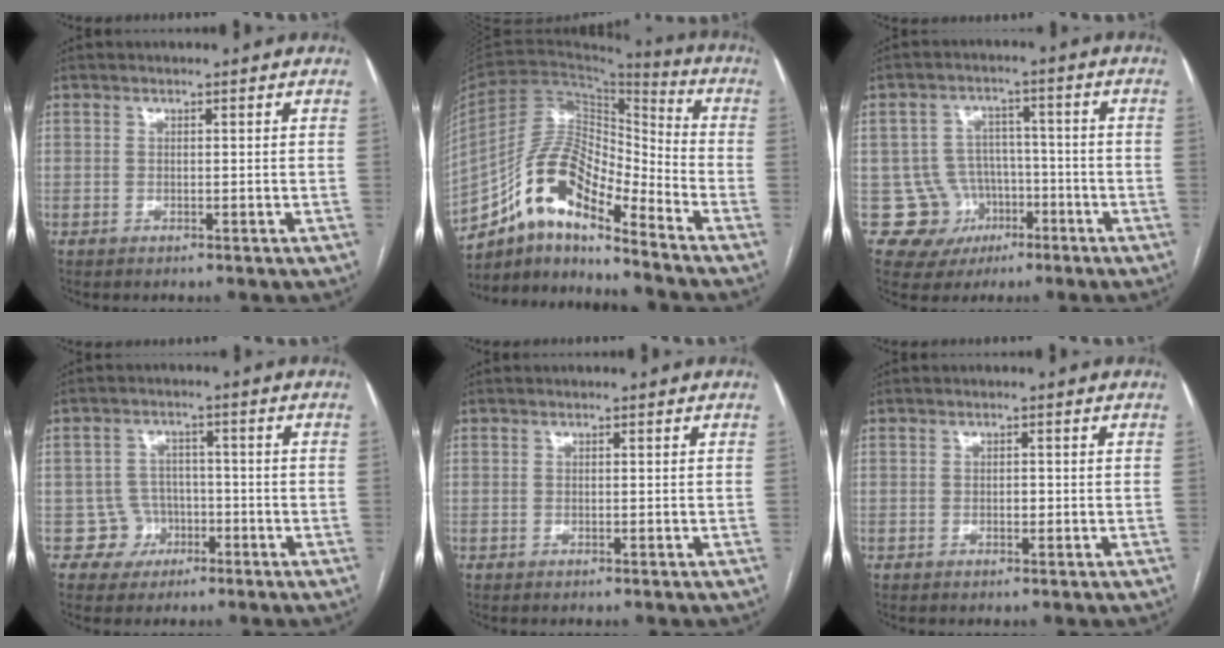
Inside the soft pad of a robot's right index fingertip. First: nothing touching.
{"total": 14.4, "force": [-10.0, 3.8, 9.7], "torque": [-0.180, 0.034, -0.179]}
{"total": 8.3, "force": [-3.0, 7.7, 0.4], "torque": [0.001, 0.021, -0.036]}
{"total": 4.5, "force": [-1.8, 4.1, -0.2], "torque": [0.016, 0.018, -0.026]}
{"total": 0.0}
{"total": 1.1, "force": [-0.2, 0.5, 0.9], "torque": [-0.016, 0.001, -0.004]}